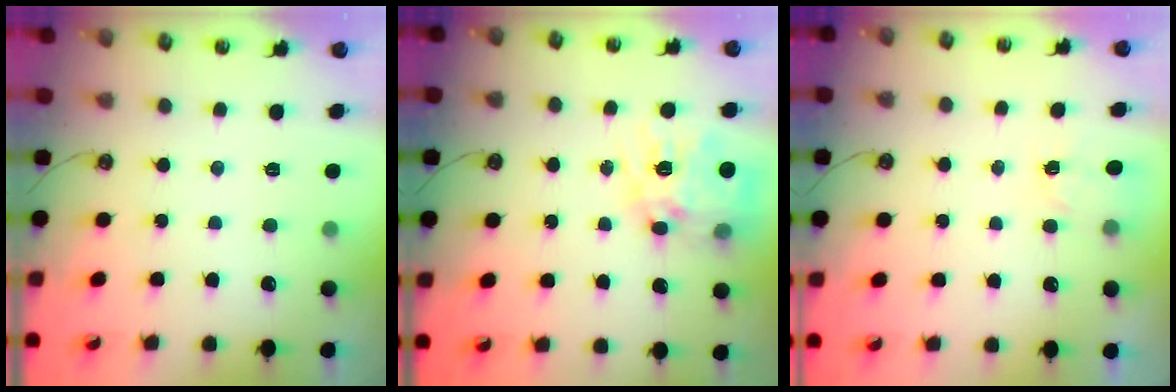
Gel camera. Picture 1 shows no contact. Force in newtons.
{"total": 15.5, "press": 15.4, "slide": 1.3}
{"total": 2.6, "press": 2.5, "slide": 0.4}